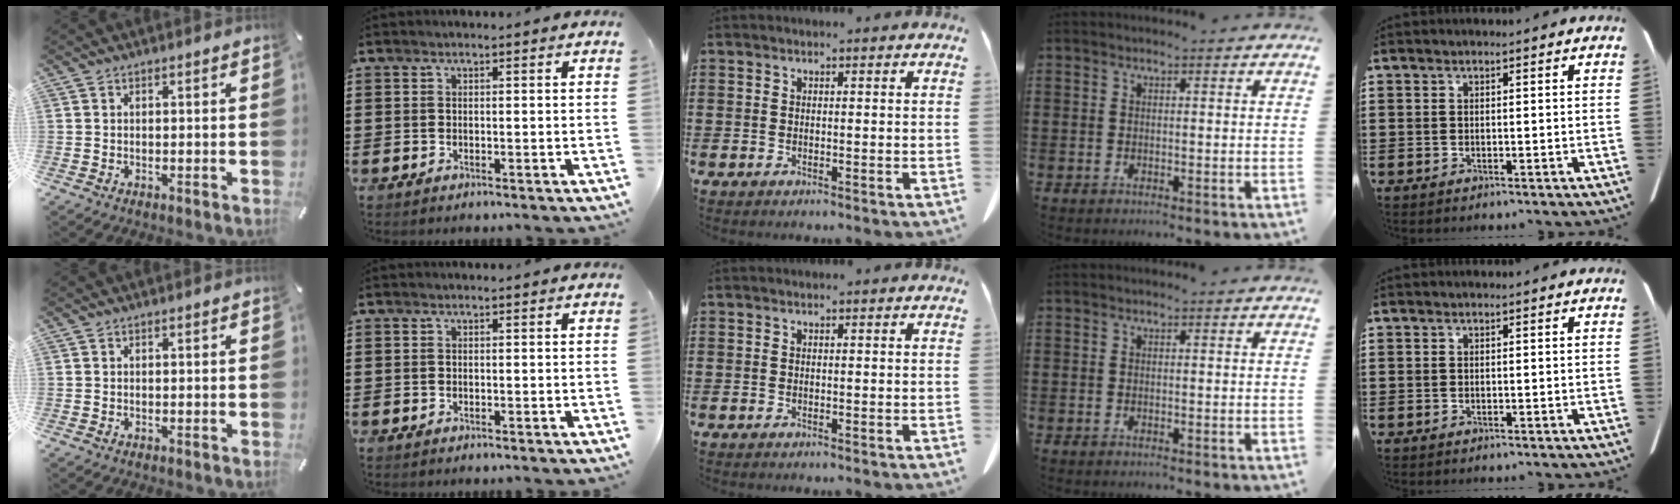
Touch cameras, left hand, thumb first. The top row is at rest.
{}